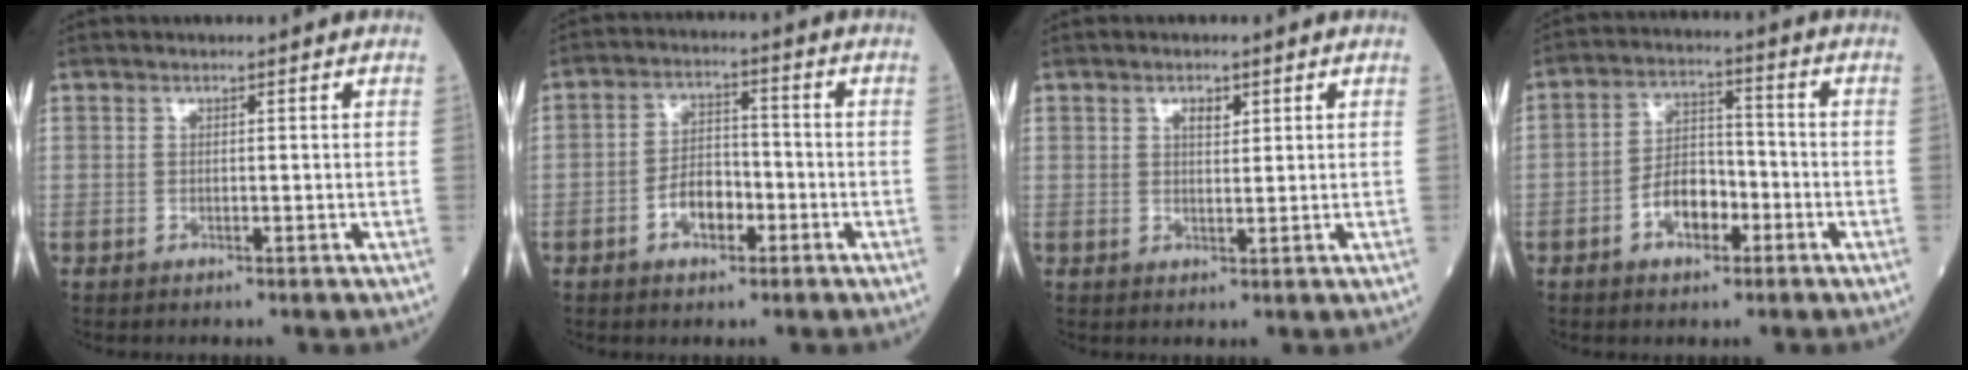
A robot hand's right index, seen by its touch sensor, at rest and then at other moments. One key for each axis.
{"total": 5.6, "fx": -2.3, "fy": 3.1, "fz": 4.0, "tx": -0.079, "ty": 0.013, "tz": -0.041}
{"total": 2.0, "fx": 1.0, "fy": 0.9, "fz": 1.5, "tx": -0.023, "ty": 0.000, "tz": 0.017}
{"total": 6.9, "fx": -2.9, "fy": 3.8, "fz": 5.0, "tx": -0.097, "ty": 0.018, "tz": -0.051}